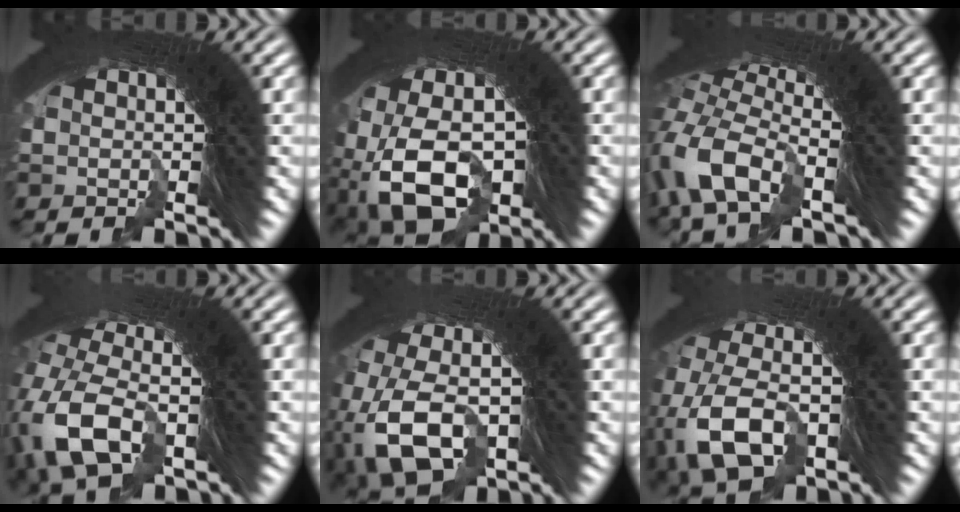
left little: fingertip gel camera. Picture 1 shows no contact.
{"total": 12.1, "force": [-4.9, 9.0, 6.4], "torque": [-0.143, -0.056, -0.064]}
{"total": 3.7, "force": [-2.5, 2.0, 1.9], "torque": [-0.055, -0.031, -0.038]}
{"total": 6.8, "force": [-4.4, 4.7, 2.4], "torque": [-0.102, -0.057, -0.054]}
{"total": 9.4, "force": [-4.3, 7.2, 4.3], "torque": [-0.127, -0.052, -0.053]}
{"total": 7.9, "force": [-5.4, 5.4, 2.1], "torque": [-0.100, -0.067, -0.062]}